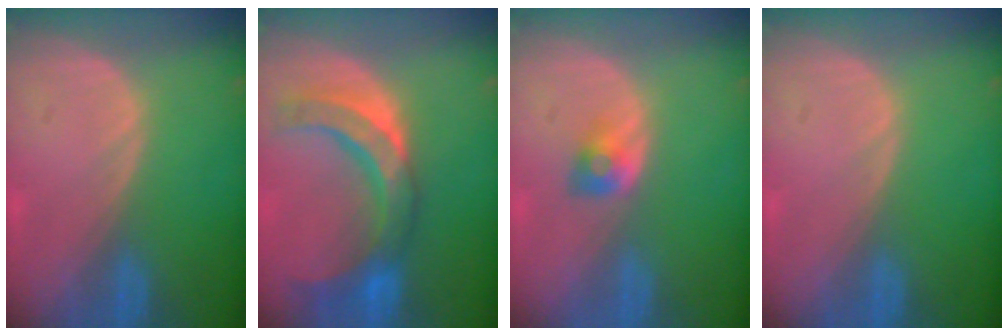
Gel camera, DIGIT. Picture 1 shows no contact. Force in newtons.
{"total": 9.8, "press": 9.4, "slide": 2.9}
{"total": 2.6, "press": 2.4, "slide": 1.0}
{"total": 0.0}